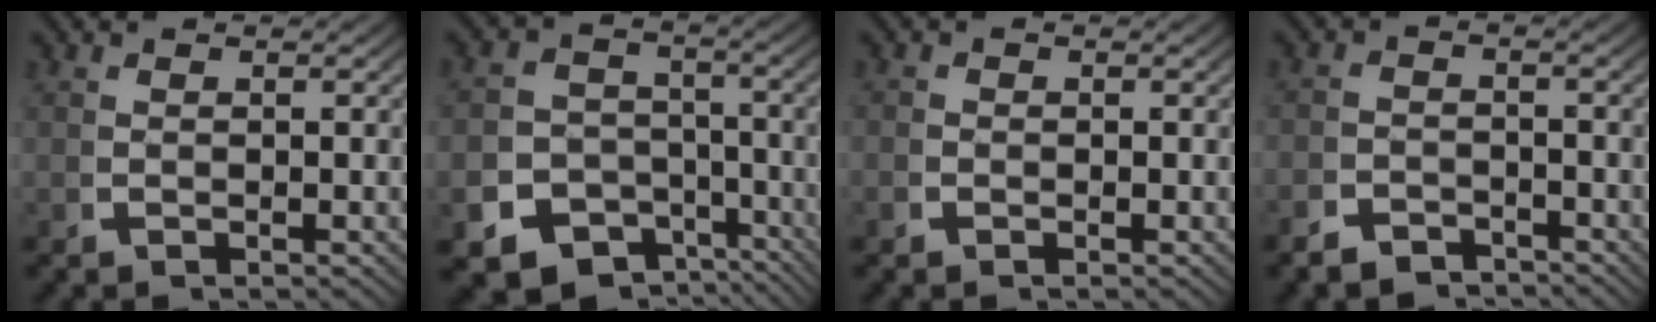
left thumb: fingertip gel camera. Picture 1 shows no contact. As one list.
[{"total": 12.1, "force": [-5.7, 9.8, 4.3], "torque": [-0.076, -0.048, -0.095]}, {"total": 0.6, "force": [-0.3, 0.6, 0.0], "torque": [-0.002, -0.004, -0.009]}, {"total": 3.1, "force": [-2.8, 1.3, 0.1], "torque": [0.006, -0.014, -0.052]}]